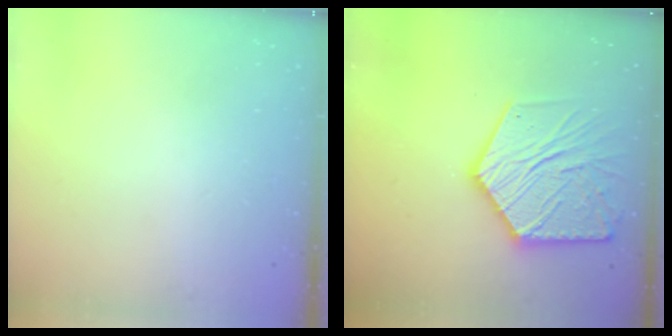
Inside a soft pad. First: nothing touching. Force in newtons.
{"total": 19.6, "press": 19.6, "slide": 1.8}